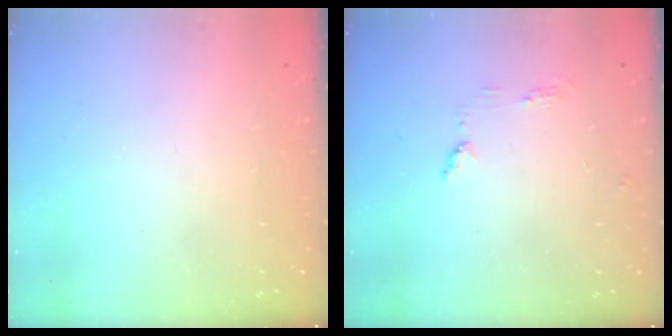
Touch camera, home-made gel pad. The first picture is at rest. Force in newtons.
{"total": 5.3, "press": 5.2, "slide": 0.6}